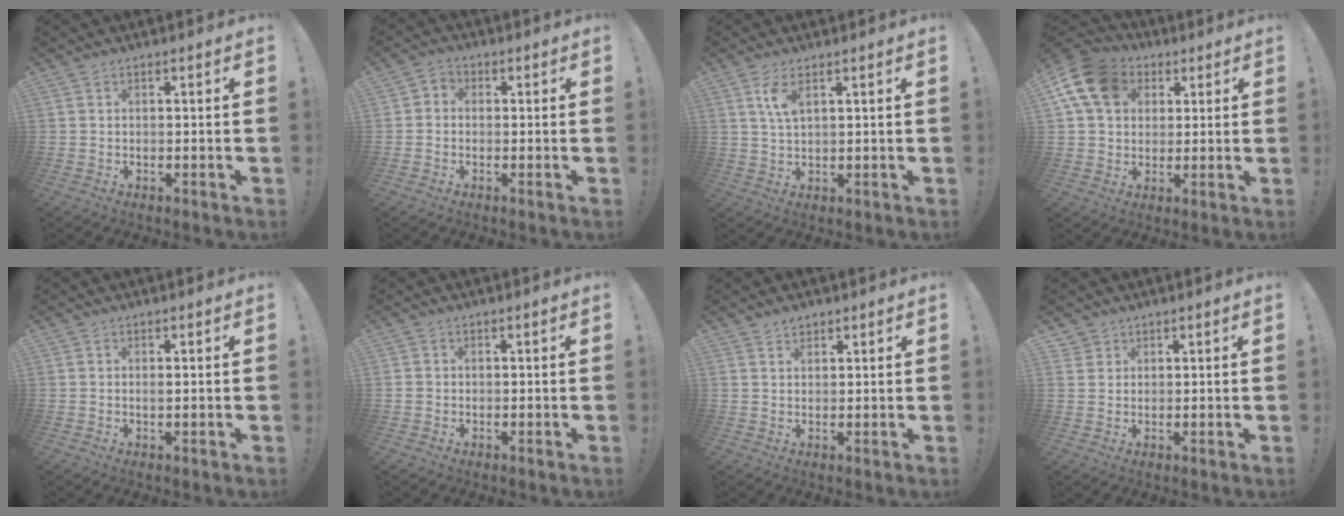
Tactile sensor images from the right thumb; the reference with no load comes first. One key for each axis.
{"total": 2.6, "fx": -1.3, "fy": 1.8, "fz": 1.3, "tx": -0.025, "ty": 0.010, "tz": -0.021}
{"total": 4.9, "fx": 2.3, "fy": 1.8, "fz": 3.9, "tx": -0.069, "ty": -0.006, "tz": 0.037}
{"total": 14.4, "fx": 5.0, "fy": 11.0, "fz": 7.8, "tx": -0.139, "ty": -0.007, "tz": 0.104}
{"total": 0.7, "fx": 0.0, "fy": 0.0, "fz": 0.7, "tx": -0.014, "ty": 0.000, "tz": -0.001}
{"total": 1.2, "fx": -0.2, "fy": 1.1, "fz": 0.4, "tx": -0.013, "ty": 0.006, "tz": -0.004}
{"total": 2.5, "fx": 2.0, "fy": 1.4, "fz": 0.4, "tx": 0.001, "ty": -0.012, "tz": 0.036}
{"total": 2.0, "fx": 1.5, "fy": 1.3, "fz": 0.2, "tx": -0.009, "ty": -0.007, "tz": 0.028}